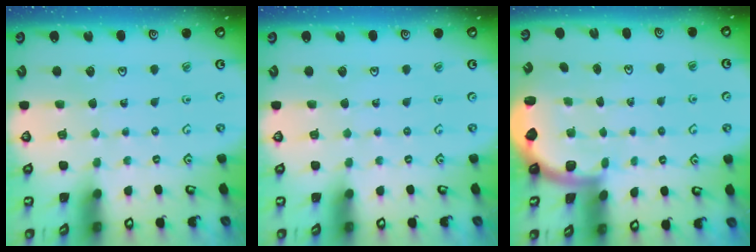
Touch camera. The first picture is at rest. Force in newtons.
{"total": 0.0}
{"total": 1.9, "press": 1.8, "slide": 0.5}